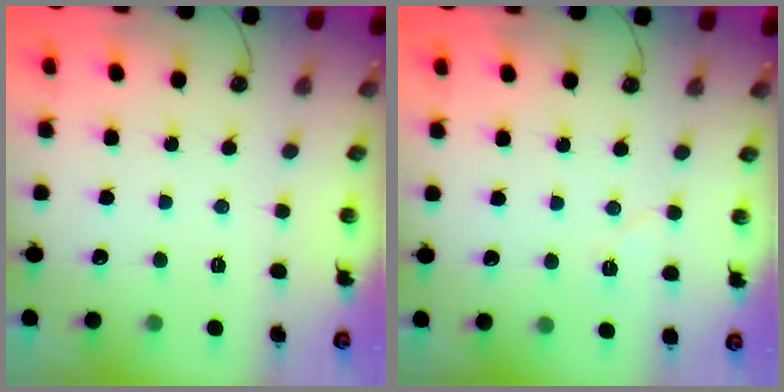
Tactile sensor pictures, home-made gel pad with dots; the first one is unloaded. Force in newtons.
{"total": 5.0, "press": 4.9, "slide": 1.3}